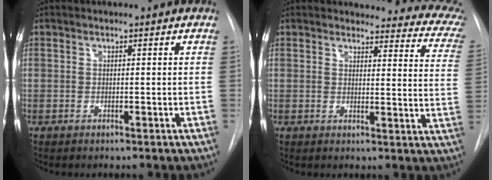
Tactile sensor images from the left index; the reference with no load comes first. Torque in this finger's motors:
{"motor_torque": [-0.18, -1.74, -0.24, -0.05]}